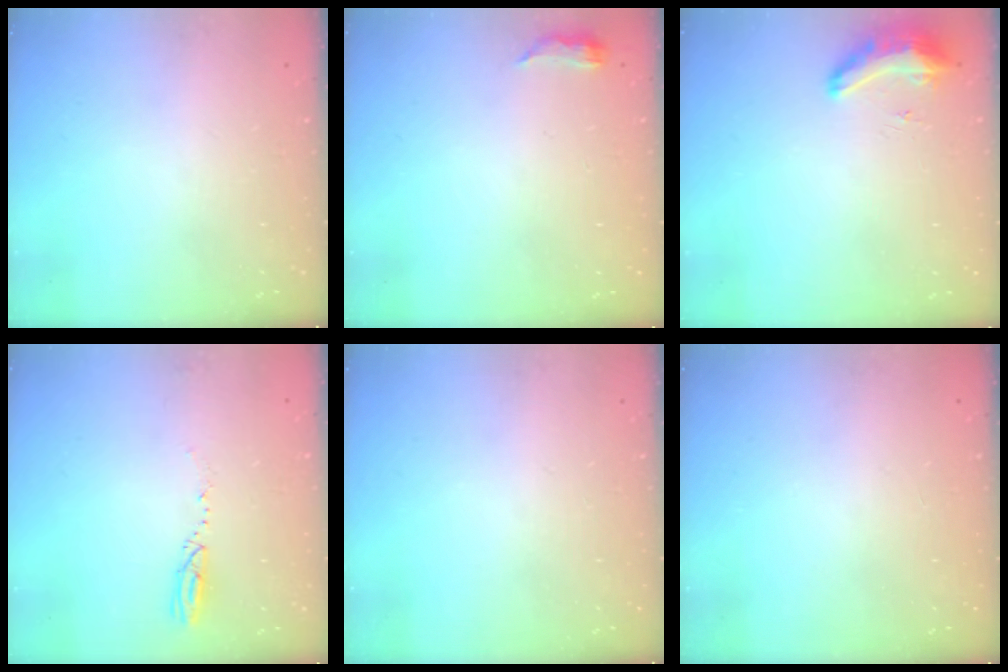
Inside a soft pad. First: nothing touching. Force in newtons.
{"total": 3.8, "press": 3.3, "slide": 1.9}
{"total": 8.5, "press": 8.4, "slide": 1.5}
{"total": 3.4, "press": 3.1, "slide": 1.3}
{"total": 0.0}
{"total": 0.0}